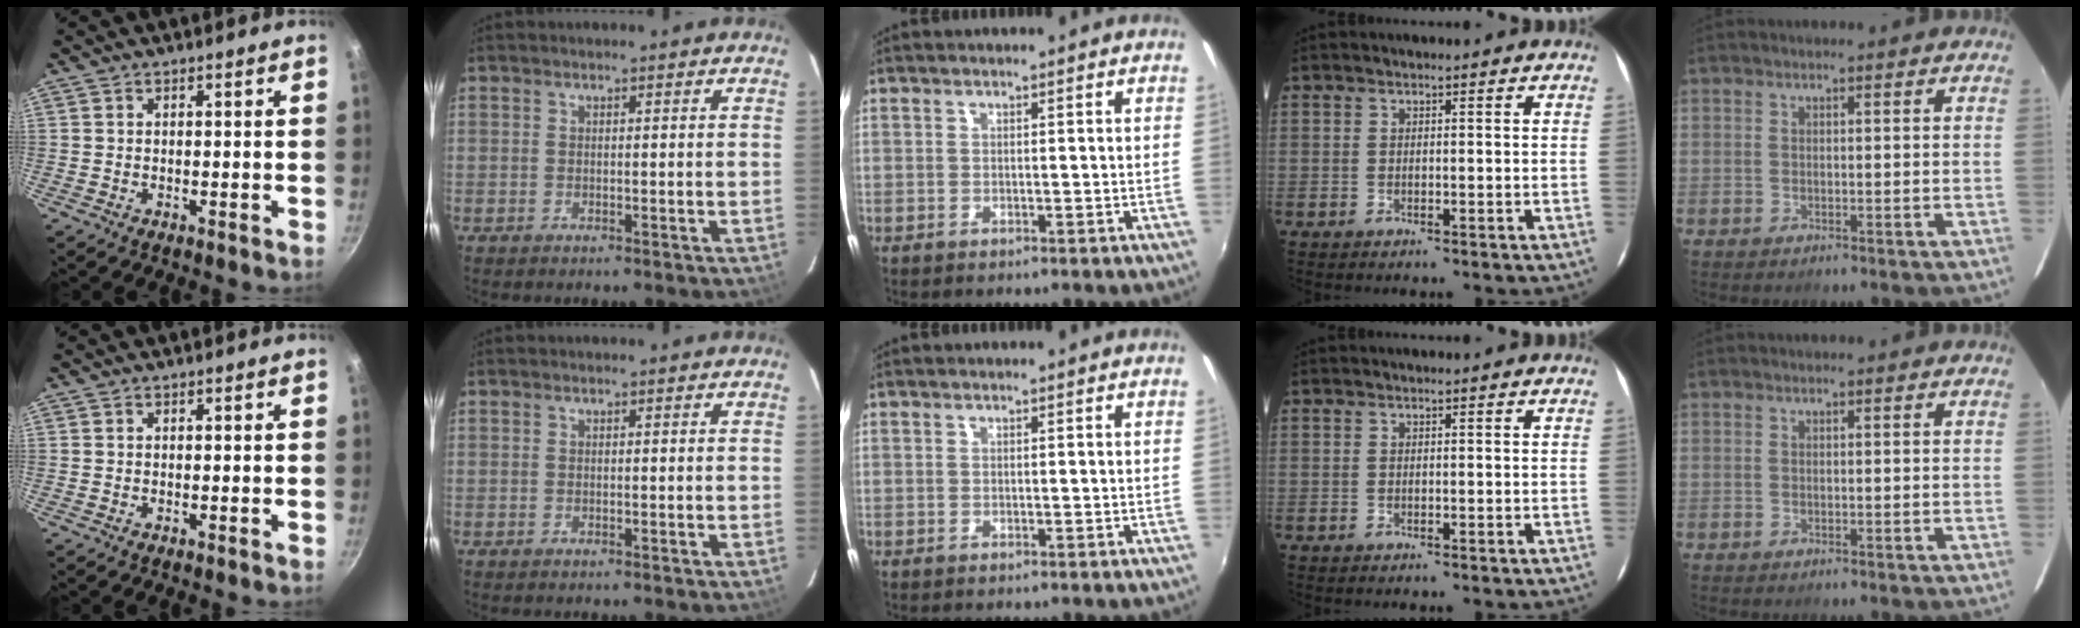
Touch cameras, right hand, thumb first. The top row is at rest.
{}